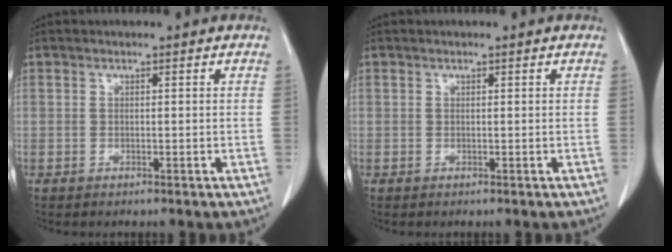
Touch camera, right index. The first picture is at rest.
{"total": 0.0}